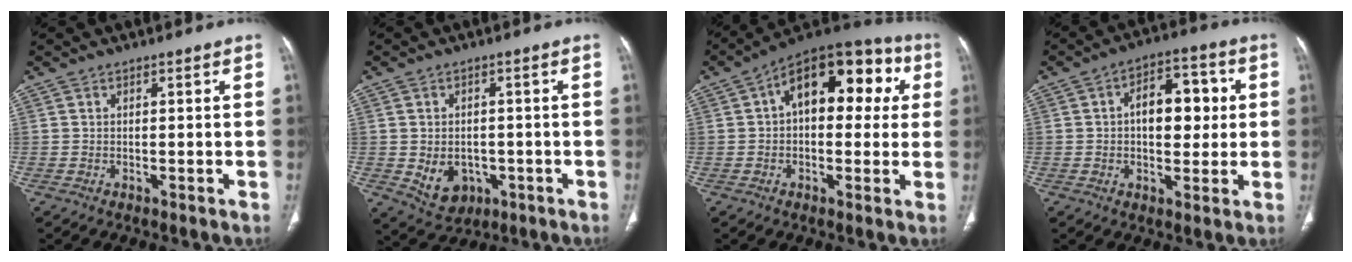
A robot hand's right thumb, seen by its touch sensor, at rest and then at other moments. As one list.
[{"total": 6.9, "force": [-1.7, 5.4, 3.9], "torque": [-0.045, 0.009, -0.007]}, {"total": 18.4, "force": [4.3, 10.3, 14.6], "torque": [-0.154, 0.039, 0.049]}, {"total": 8.8, "force": [1.2, 5.1, 7.1], "torque": [-0.078, 0.008, 0.019]}]